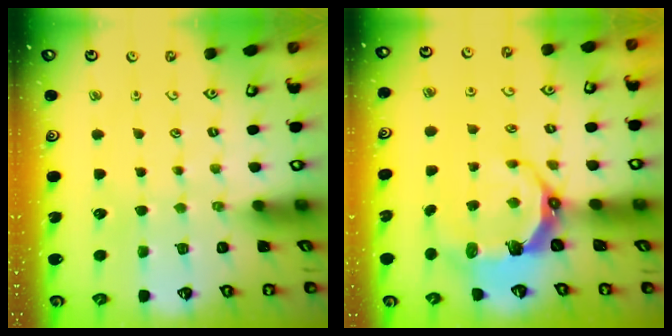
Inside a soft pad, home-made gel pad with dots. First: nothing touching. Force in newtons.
{"total": 8.7, "press": 7.0, "slide": 5.2}